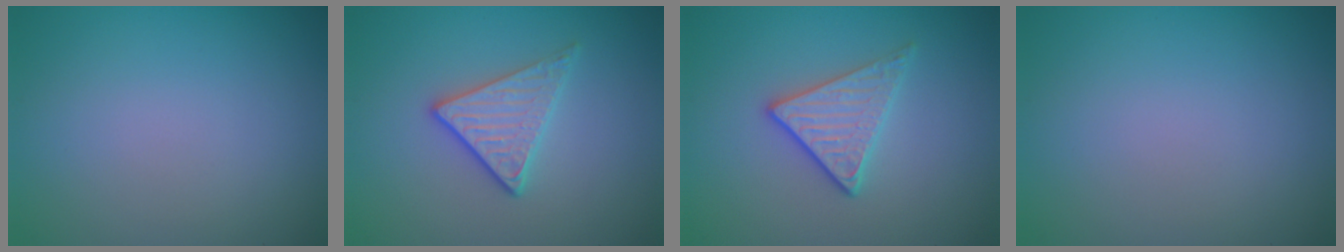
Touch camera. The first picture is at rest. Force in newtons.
{"total": 2.8, "press": 2.5, "slide": 1.2}
{"total": 2.8, "press": 2.5, "slide": 1.2}
{"total": 0.0}